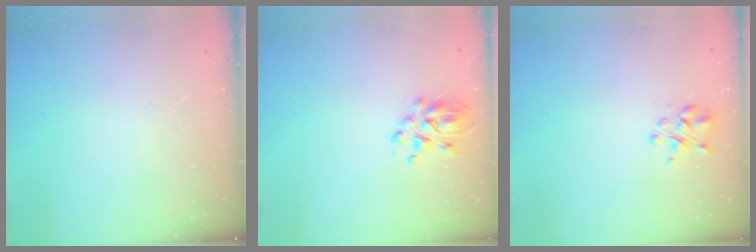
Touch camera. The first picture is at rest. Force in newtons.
{"total": 7.1, "press": 6.7, "slide": 2.3}
{"total": 2.3, "press": 2.2, "slide": 0.4}